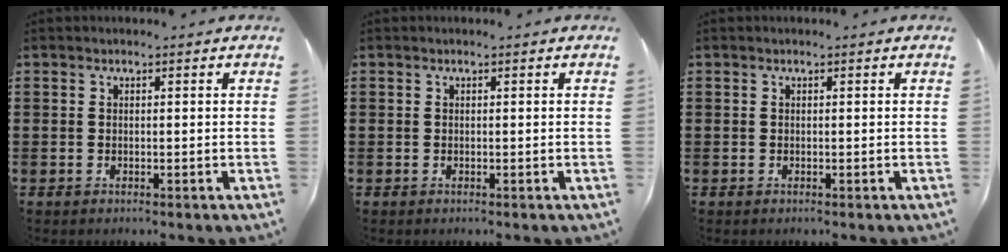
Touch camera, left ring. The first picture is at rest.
{"total": 0.0}
{"total": 0.0}